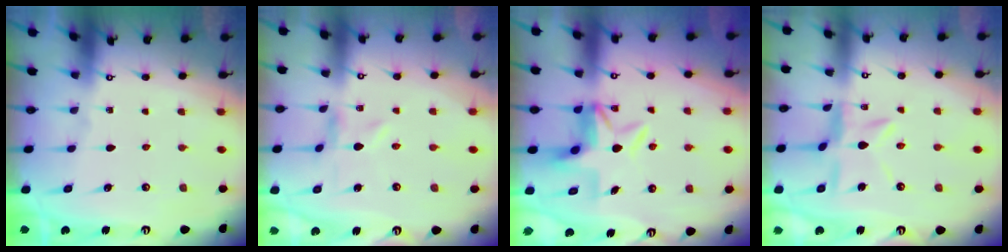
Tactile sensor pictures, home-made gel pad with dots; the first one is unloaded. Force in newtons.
{"total": 0.0}
{"total": 5.3, "press": 5.2, "slide": 0.7}
{"total": 7.7, "press": 7.6, "slide": 0.8}